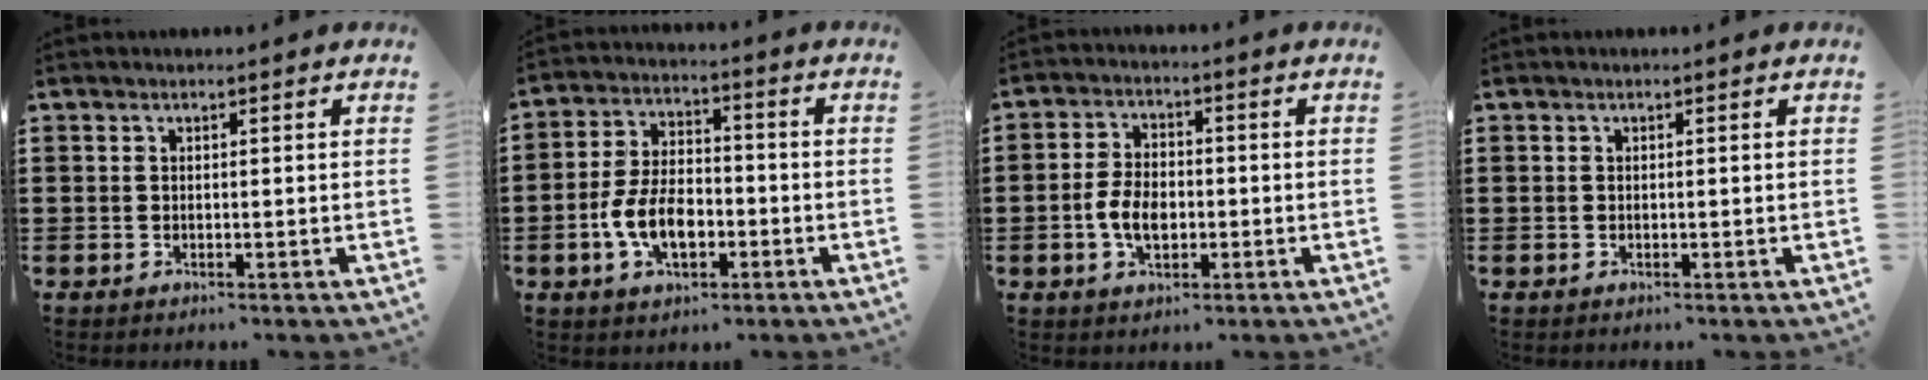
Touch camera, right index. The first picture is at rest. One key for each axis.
{"total": 8.5, "fx": -2.6, "fy": 4.8, "fz": 6.5, "tx": -0.154, "ty": 0.001, "tz": -0.054}
{"total": 5.6, "fx": -1.2, "fy": 3.3, "fz": 4.3, "tx": -0.099, "ty": 0.002, "tz": -0.026}
{"total": 0.0}